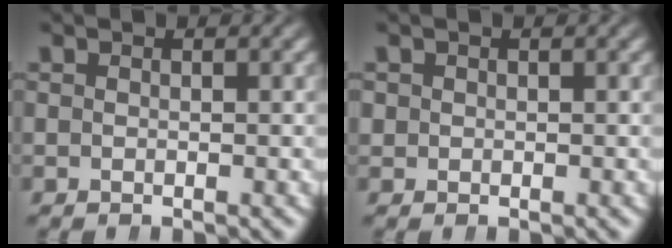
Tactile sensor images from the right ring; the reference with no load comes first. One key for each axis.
{"total": 0.8, "fx": 0.2, "fy": 0.8, "fz": 0.1, "tx": -0.003, "ty": -0.005, "tz": 0.009}